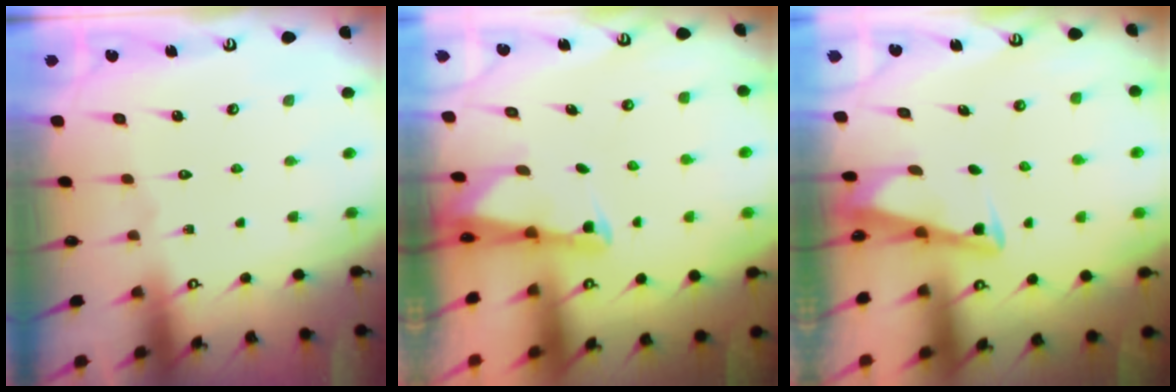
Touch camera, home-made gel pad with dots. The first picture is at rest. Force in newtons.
{"total": 1.8, "press": 1.7, "slide": 0.3}
{"total": 3.3, "press": 3.3, "slide": 0.4}